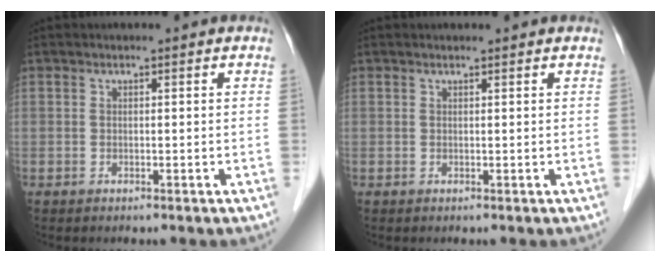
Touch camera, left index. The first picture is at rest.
{"total": 1.2, "force": [1.1, 0.1, 0.4], "torque": [-0.009, 0.012, 0.018]}